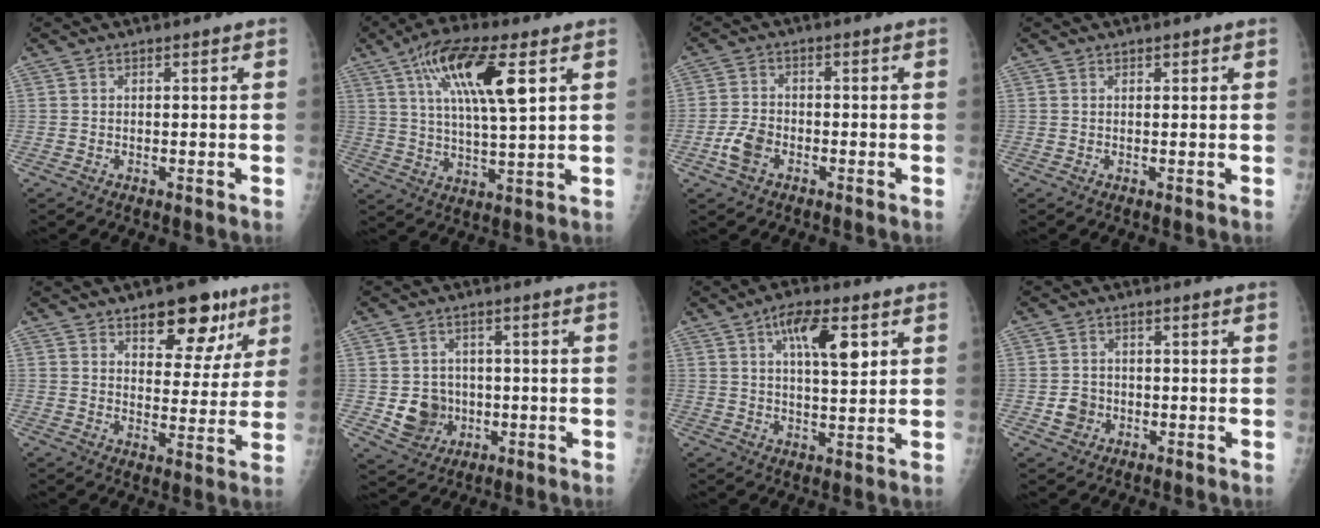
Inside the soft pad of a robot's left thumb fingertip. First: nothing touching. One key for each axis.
{"total": 15.2, "fx": 6.0, "fy": 4.1, "fz": 13.4, "tx": -0.244, "ty": -0.009, "tz": 0.104}
{"total": 4.8, "fx": -2.3, "fy": 3.1, "fz": 2.9, "tx": -0.057, "ty": 0.012, "tz": -0.046}
{"total": 0.6, "fx": 0.4, "fy": 0.3, "fz": 0.3, "tx": -0.001, "ty": -0.001, "tz": 0.005}
{"total": 13.0, "fx": 7.6, "fy": 6.6, "fz": 8.2, "tx": -0.057, "ty": -0.035, "tz": 0.106}
{"total": 7.0, "fx": -1.1, "fy": 6.4, "fz": 2.6, "tx": -0.011, "ty": 0.007, "tz": -0.010}
{"total": 9.7, "fx": 3.8, "fy": 3.5, "fz": 8.2, "tx": -0.120, "ty": -0.011, "tz": 0.061}
{"total": 3.4, "fx": -1.1, "fy": 3.0, "fz": 1.0, "tx": -0.001, "ty": 0.008, "tz": -0.018}